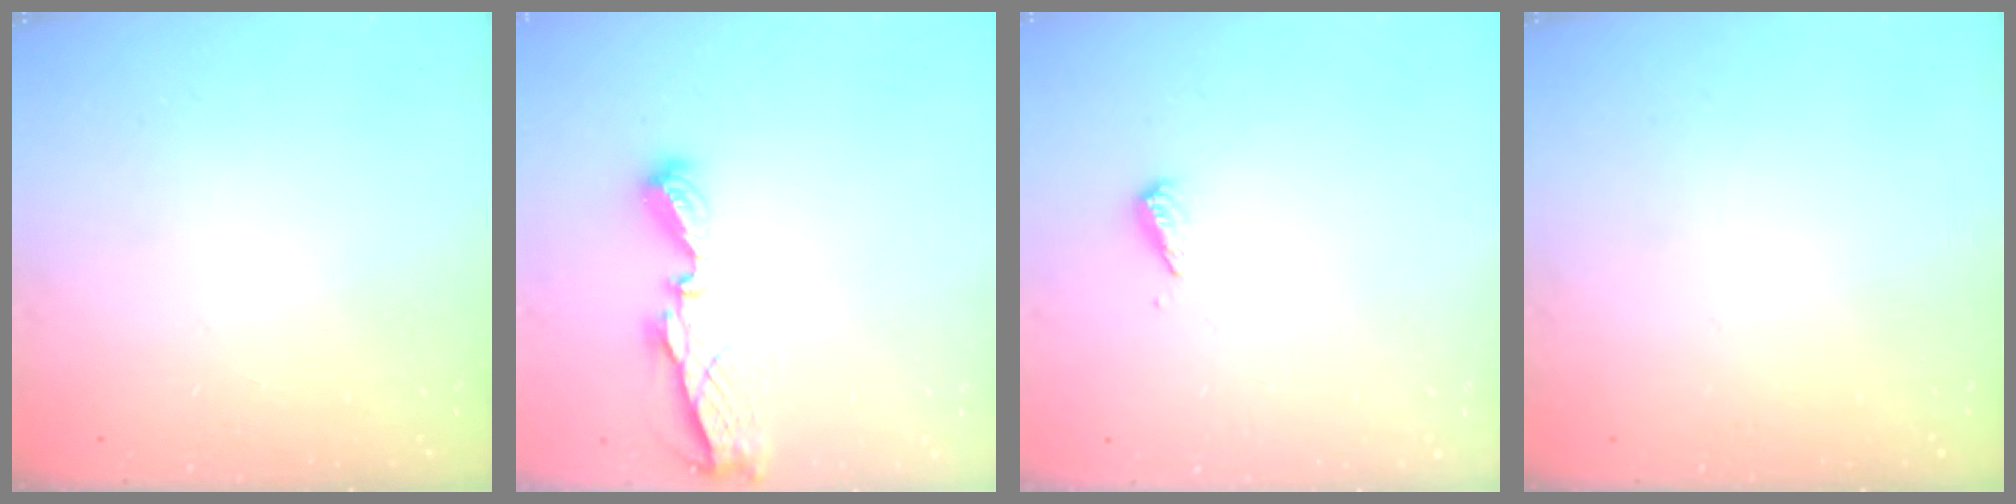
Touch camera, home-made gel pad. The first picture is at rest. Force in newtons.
{"total": 6.9, "press": 6.9, "slide": 0.6}
{"total": 3.0, "press": 3.0, "slide": 0.2}
{"total": 0.0}